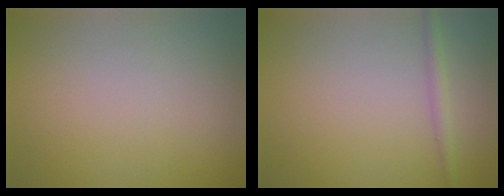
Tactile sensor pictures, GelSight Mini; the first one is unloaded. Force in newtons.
{"total": 1.3, "press": 1.3, "slide": 0.0}